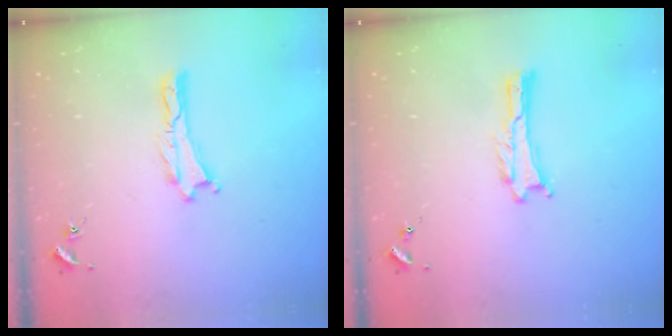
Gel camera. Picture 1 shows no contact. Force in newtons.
{"total": 0.0}